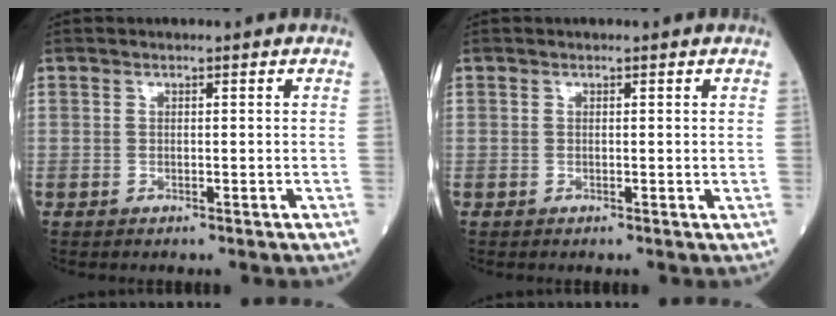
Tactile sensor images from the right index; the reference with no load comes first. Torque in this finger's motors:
{"motor_torque": [0.00, 0.00, 0.00, 0.00]}